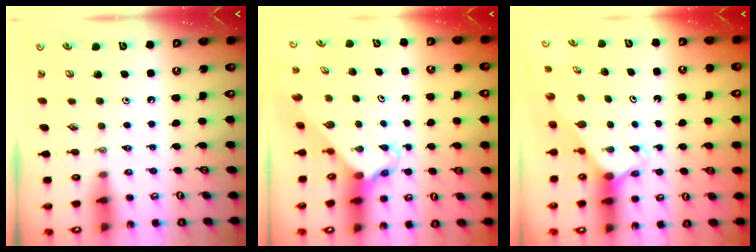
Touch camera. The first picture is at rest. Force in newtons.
{"total": 2.7, "press": 2.7, "slide": 0.2}
{"total": 2.2, "press": 2.2, "slide": 0.2}